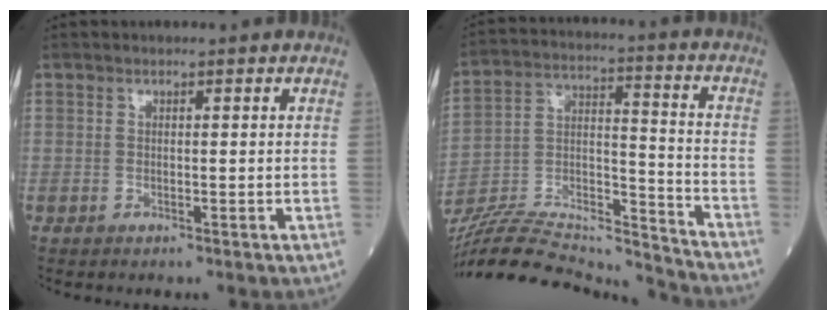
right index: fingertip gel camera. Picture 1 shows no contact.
{"total": 21.8, "force": [-21.0, 1.8, 5.7], "torque": [-0.126, 0.020, -0.346]}